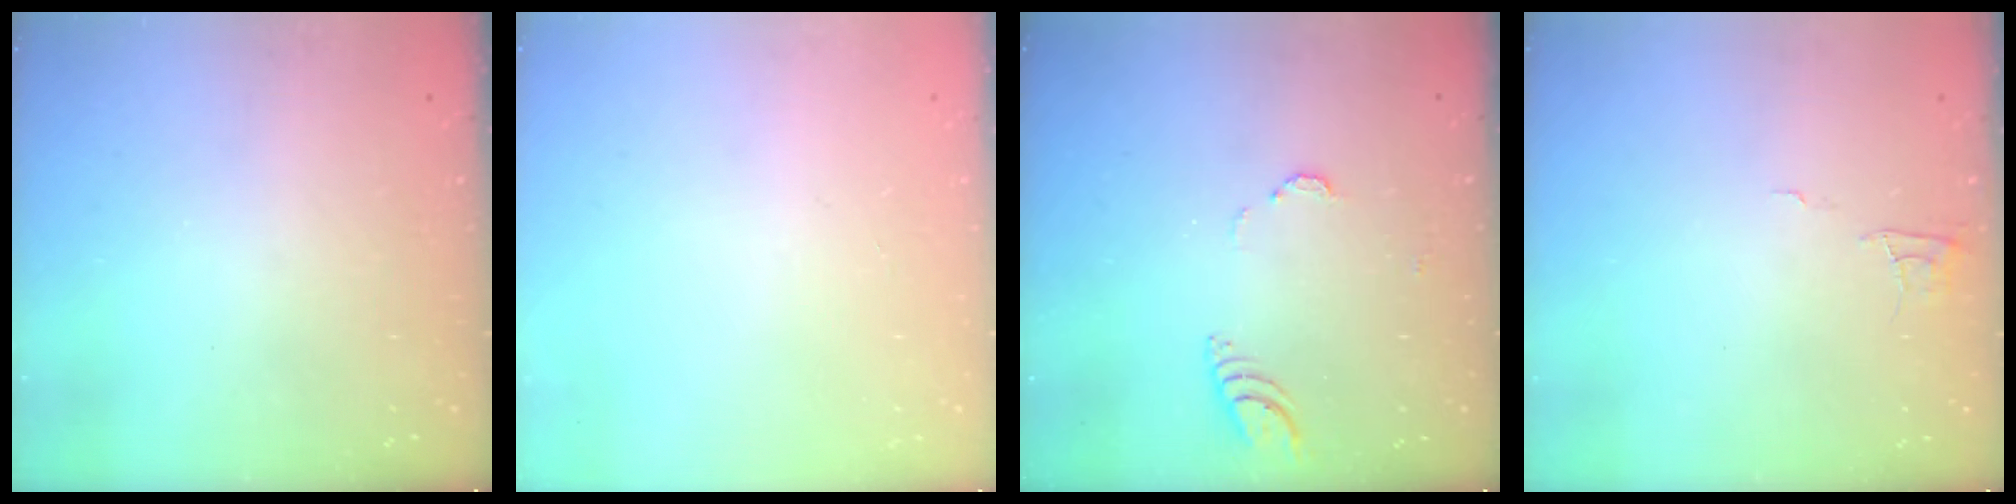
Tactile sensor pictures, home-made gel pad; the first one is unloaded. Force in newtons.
{"total": 0.0}
{"total": 3.8, "press": 3.8, "slide": 0.3}
{"total": 4.3, "press": 4.3, "slide": 0.5}